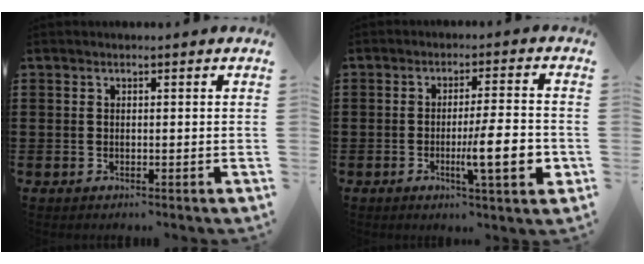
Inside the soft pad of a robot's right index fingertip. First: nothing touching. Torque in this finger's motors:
{"motor_torque": [0.16, 0.05, 0.26, 0.14]}